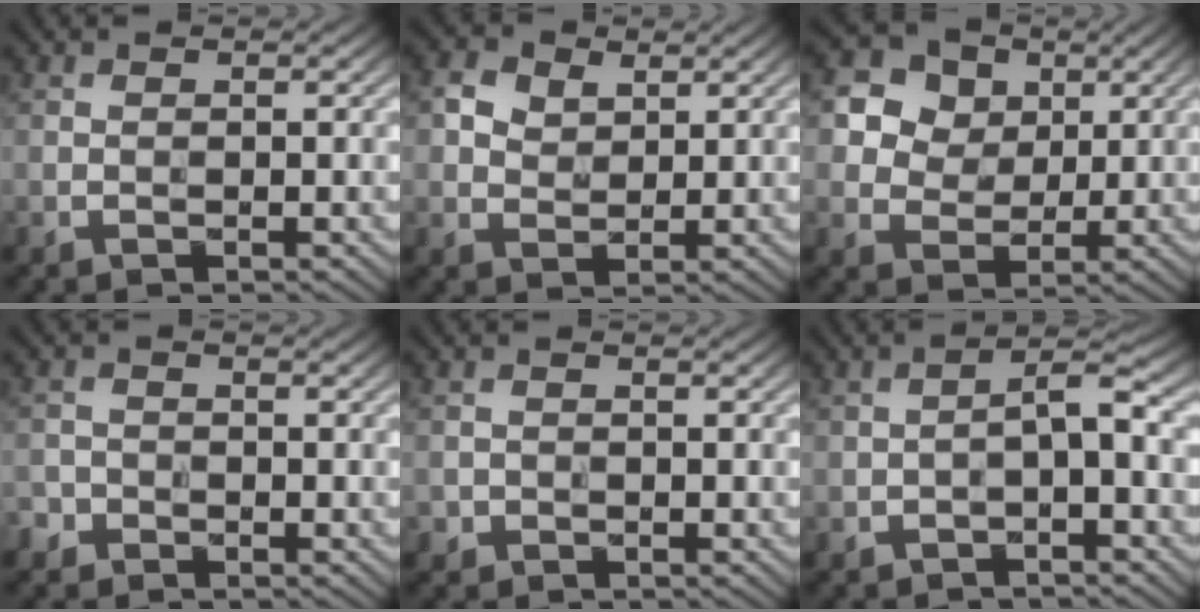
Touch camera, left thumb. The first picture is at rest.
{"total": 3.8, "force": [1.7, 2.8, 2.0], "torque": [-0.045, 0.002, 0.029]}
{"total": 10.4, "force": [4.8, 8.0, 4.4], "torque": [-0.136, 0.011, 0.093]}
{"total": 1.7, "force": [-1.2, 1.2, 0.2], "torque": [-0.002, 0.001, -0.031]}
{"total": 1.0, "force": [-0.5, 0.8, 0.0], "torque": [0.003, -0.004, -0.013]}
{"total": 2.9, "force": [-1.2, 0.7, 2.6], "torque": [-0.041, 0.013, -0.026]}